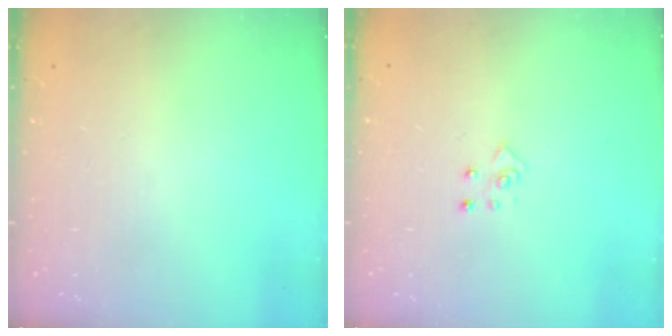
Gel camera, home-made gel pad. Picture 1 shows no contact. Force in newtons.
{"total": 4.7, "press": 4.7, "slide": 0.4}